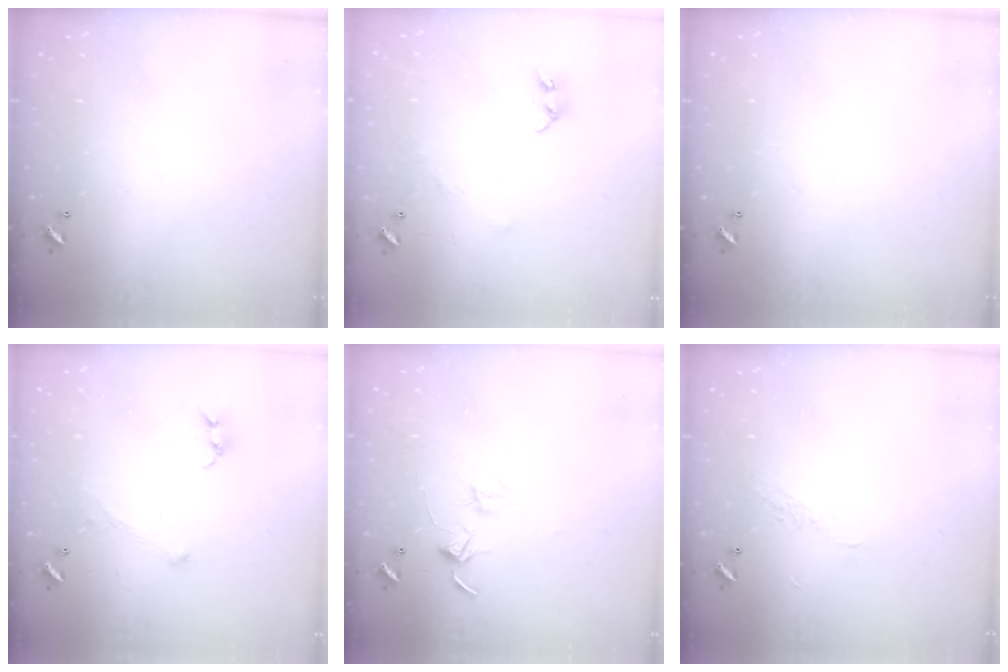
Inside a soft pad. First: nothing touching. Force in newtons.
{"total": 3.9, "press": 3.9, "slide": 0.2}
{"total": 0.0}
{"total": 0.0}
{"total": 2.8, "press": 2.8, "slide": 0.2}
{"total": 5.6, "press": 5.6, "slide": 0.7}